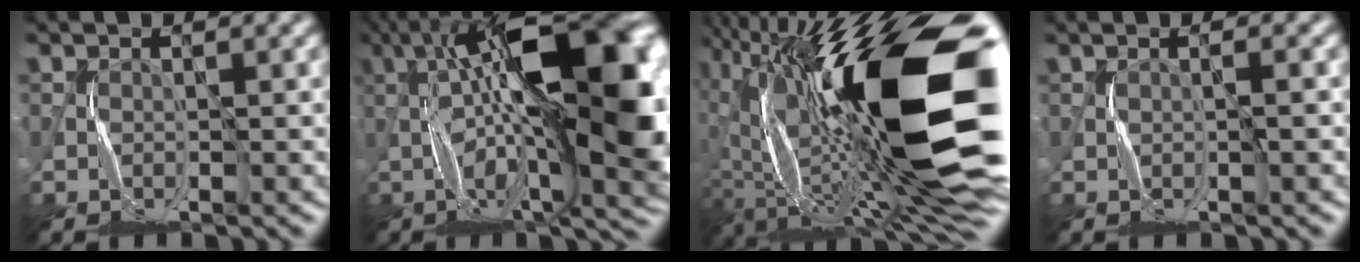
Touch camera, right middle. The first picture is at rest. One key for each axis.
{"total": 20.1, "fx": 1.1, "fy": 7.1, "fz": 18.7, "tx": -0.288, "ty": 0.035, "tz": 0.013}
{"total": 21.8, "fx": -0.2, "fy": 7.2, "fz": 20.6, "tx": -0.343, "ty": 0.004, "tz": -0.014}
{"total": 1.8, "fx": 0.3, "fy": 0.4, "fz": 1.7, "tx": -0.016, "ty": 0.001, "tz": -0.005}